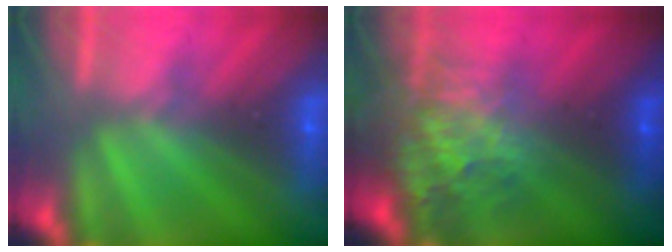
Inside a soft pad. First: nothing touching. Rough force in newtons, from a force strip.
{"total": 6.9}